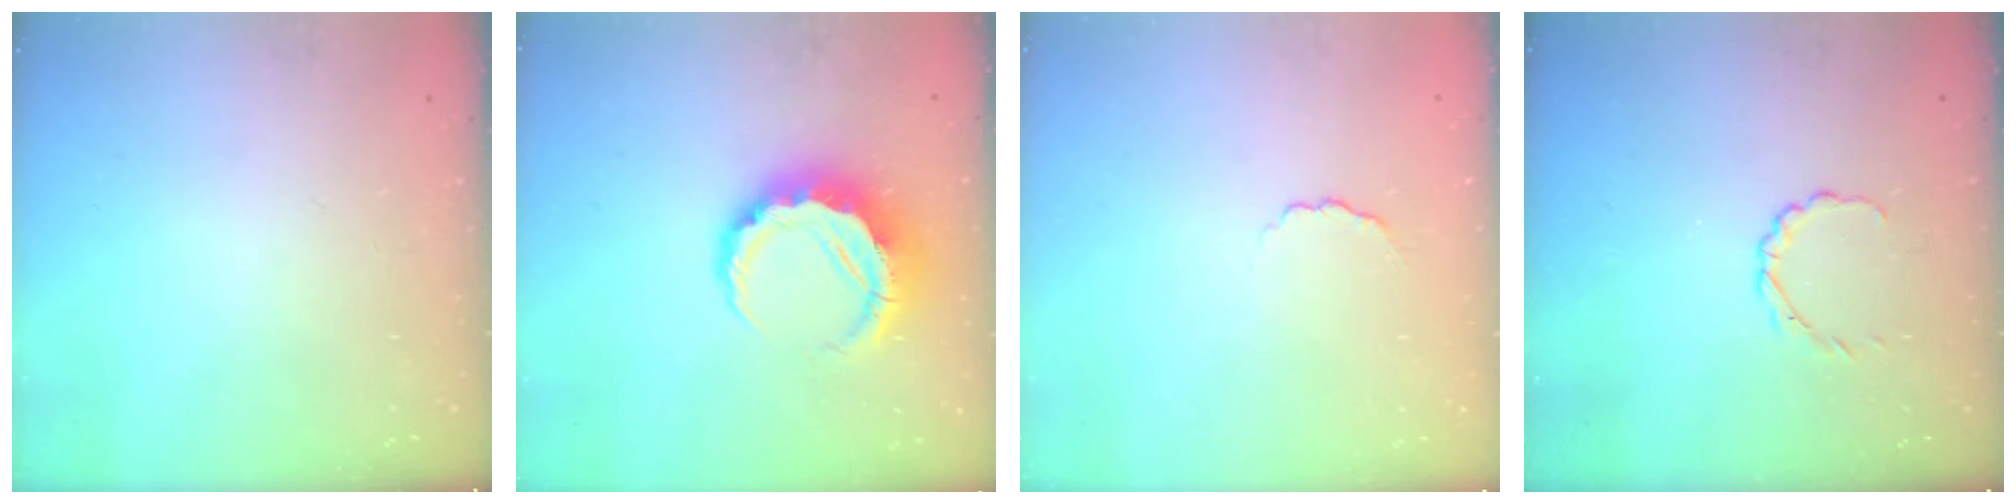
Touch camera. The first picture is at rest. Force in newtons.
{"total": 9.5, "press": 9.4, "slide": 1.8}
{"total": 2.6, "press": 2.5, "slide": 0.8}
{"total": 2.4, "press": 2.2, "slide": 0.9}